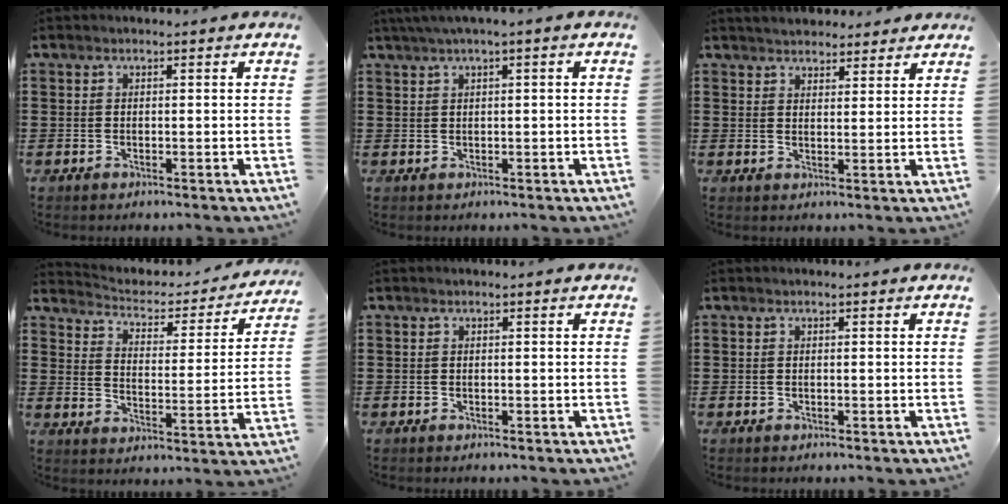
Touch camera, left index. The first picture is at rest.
{"total": 1.8, "force": [0.3, 0.0, 1.8], "torque": [-0.030, -0.003, 0.005]}
{"total": 3.0, "force": [2.9, 0.7, 0.2], "torque": [-0.012, -0.003, 0.054]}
{"total": 2.6, "force": [2.5, 0.8, 0.5], "torque": [-0.030, -0.026, 0.032]}
{"total": 0.0}
{"total": 0.0}